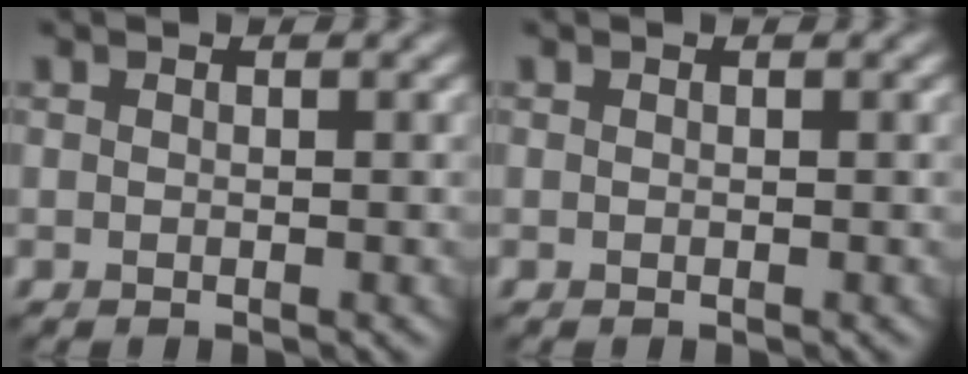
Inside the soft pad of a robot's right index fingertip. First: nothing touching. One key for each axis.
{"total": 0.0}